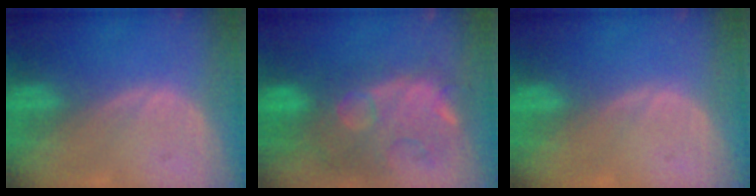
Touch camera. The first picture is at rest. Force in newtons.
{"total": 12.6, "press": 11.3, "slide": 5.7}
{"total": 0.0}